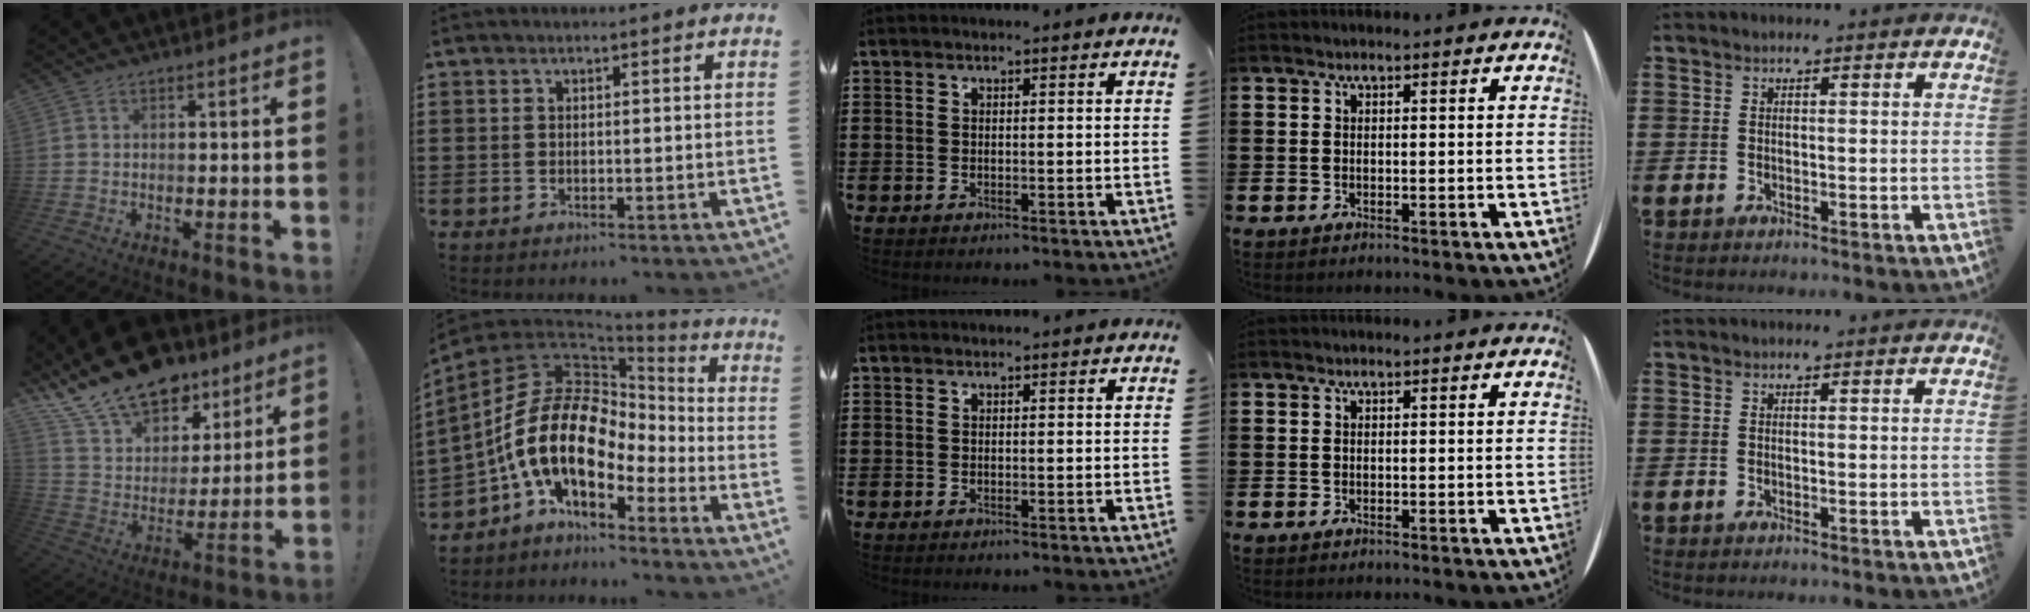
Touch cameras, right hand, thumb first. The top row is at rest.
{"thumb": {"total": 20.5, "force": [15.7, 10.6, 7.8], "torque": [-0.137, -0.105, 0.300]}, "index": {"total": 17.4, "force": [-2.8, 10.6, 13.5], "torque": [-0.306, 0.011, -0.058]}}